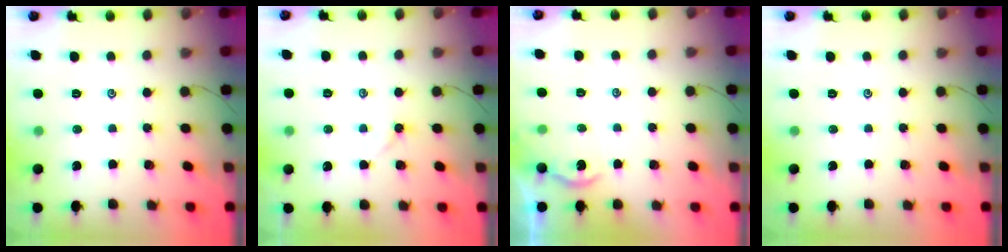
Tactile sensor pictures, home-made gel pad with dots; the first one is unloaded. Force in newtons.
{"total": 3.0, "press": 3.0, "slide": 0.4}
{"total": 2.3, "press": 2.3, "slide": 0.2}
{"total": 0.0}